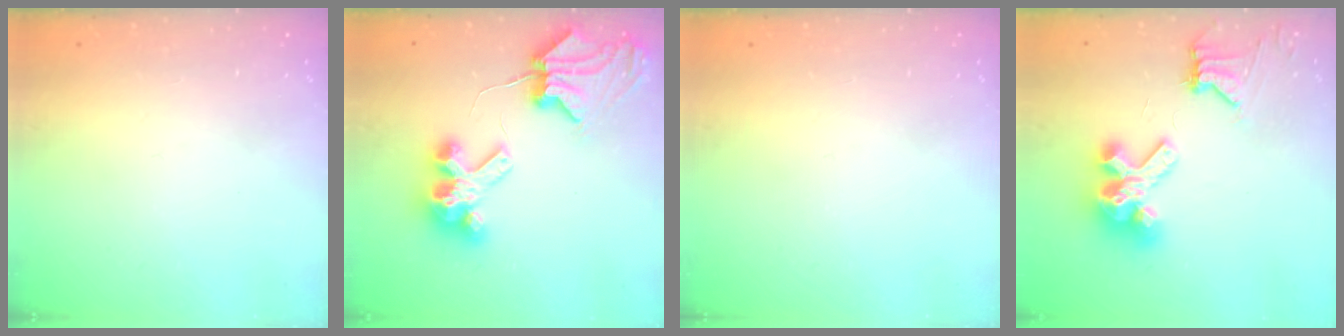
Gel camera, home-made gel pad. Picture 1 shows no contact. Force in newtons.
{"total": 8.3, "press": 8.2, "slide": 1.1}
{"total": 0.0}
{"total": 11.8, "press": 11.7, "slide": 1.4}